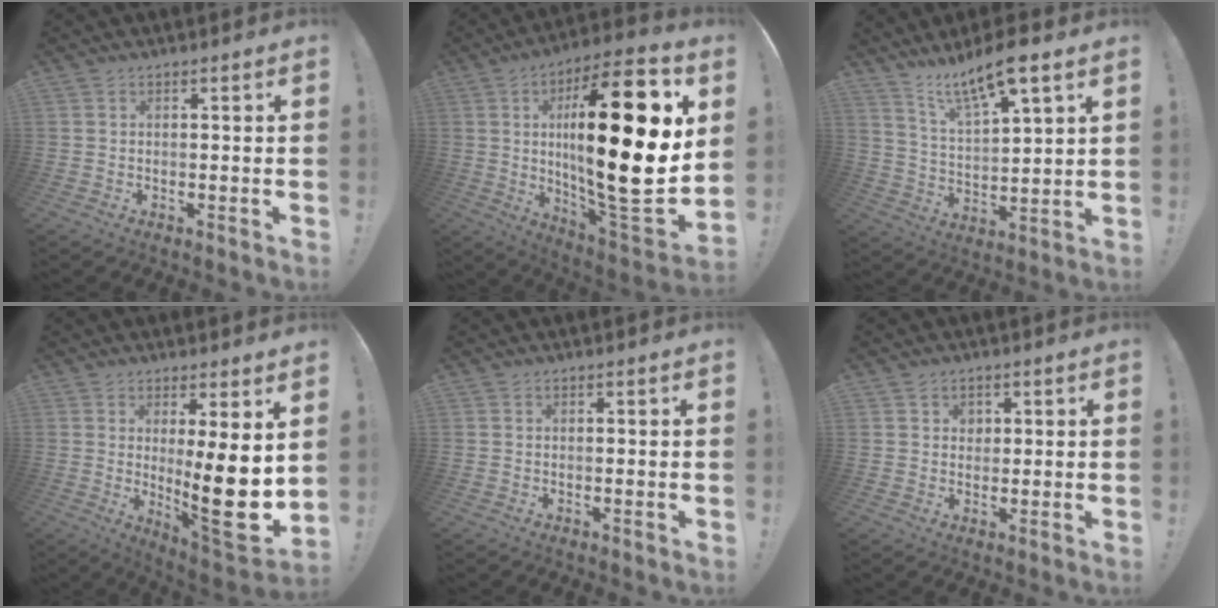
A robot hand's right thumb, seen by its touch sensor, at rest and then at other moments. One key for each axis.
{"total": 30.2, "fx": 4.4, "fy": 7.8, "fz": 28.9, "tx": -0.491, "ty": -0.034, "tz": 0.067}
{"total": 12.4, "fx": 9.5, "fy": 2.3, "fz": 7.7, "tx": -0.140, "ty": -0.057, "tz": 0.161}
{"total": 15.9, "fx": 0.2, "fy": 2.2, "fz": 15.7, "tx": -0.224, "ty": -0.045, "tz": 0.007}
{"total": 0.0}
{"total": 2.8, "fx": 1.2, "fy": 2.5, "fz": 0.5, "tx": -0.004, "ty": -0.004, "tz": 0.020}